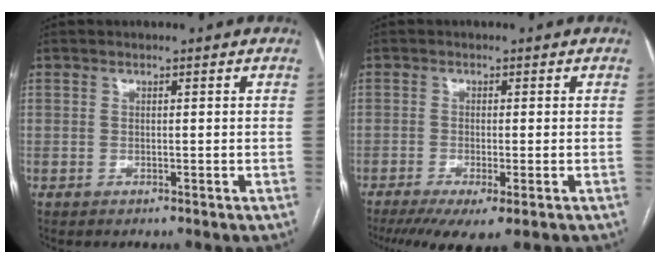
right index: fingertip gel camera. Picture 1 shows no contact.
{"total": 7.3, "force": [-4.8, 1.2, 5.5], "torque": [-0.081, -0.019, -0.077]}